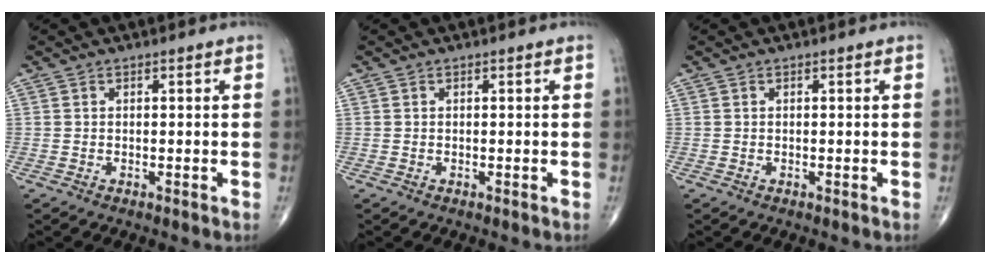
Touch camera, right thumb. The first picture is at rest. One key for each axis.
{"total": 0.0}
{"total": 0.0}